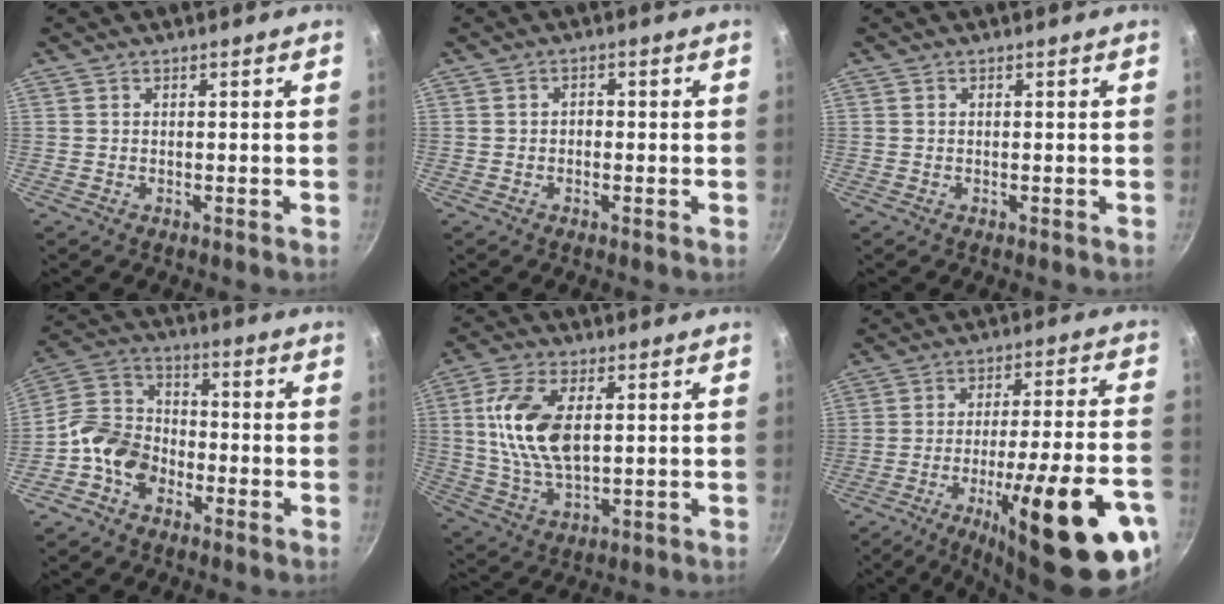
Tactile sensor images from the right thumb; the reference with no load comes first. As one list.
[{"total": 1.2, "force": [-0.4, 1.0, 0.6], "torque": [-0.009, 0.006, -0.008]}, {"total": 0.0}, {"total": 10.4, "force": [-4.6, 7.5, 5.4], "torque": [-0.079, 0.046, -0.108]}, {"total": 13.6, "force": [2.5, 7.1, 11.3], "torque": [-0.214, -0.004, 0.050]}, {"total": 27.9, "force": [-12.5, 6.2, 24.1], "torque": [-0.312, 0.041, -0.182]}]